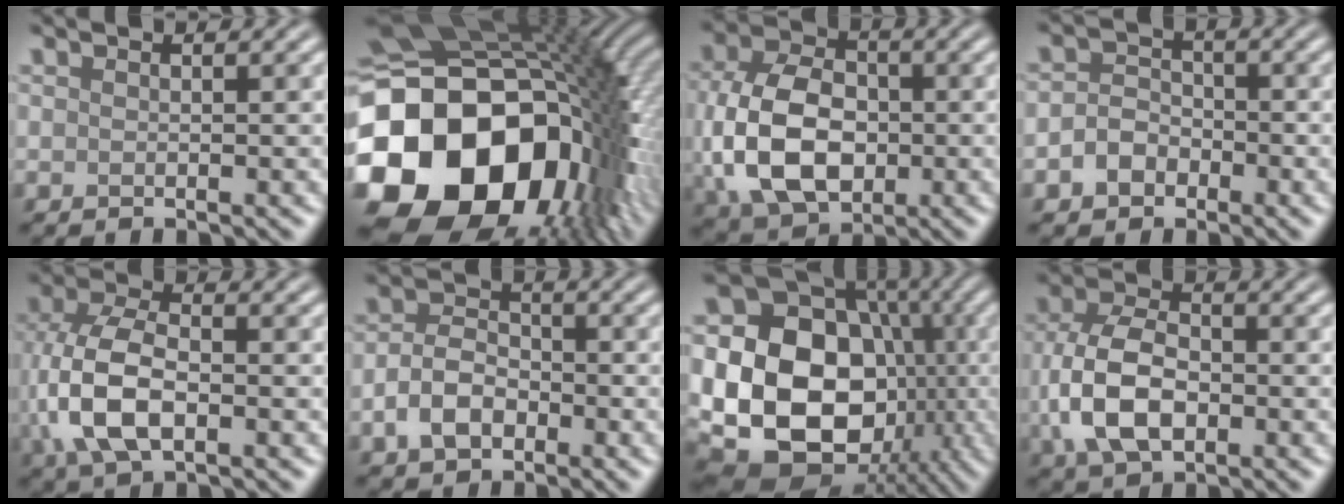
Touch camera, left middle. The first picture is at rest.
{"total": 22.5, "force": [-4.9, 17.2, 13.5], "torque": [-0.308, -0.030, -0.085]}
{"total": 10.2, "force": [-1.0, 7.1, 7.2], "torque": [-0.158, -0.006, -0.023]}
{"total": 2.8, "force": [-1.2, 2.2, 1.2], "torque": [-0.020, 0.005, -0.026]}
{"total": 7.9, "force": [-1.4, 4.5, 6.4], "torque": [-0.155, 0.000, -0.032]}
{"total": 4.1, "force": [-1.7, 2.8, 2.5], "torque": [-0.050, 0.004, -0.038]}
{"total": 19.6, "force": [-2.7, 15.7, 11.3], "torque": [-0.193, -0.026, -0.058]}
{"total": 7.4, "force": [-1.5, 4.6, 5.6], "torque": [-0.129, -0.002, -0.033]}